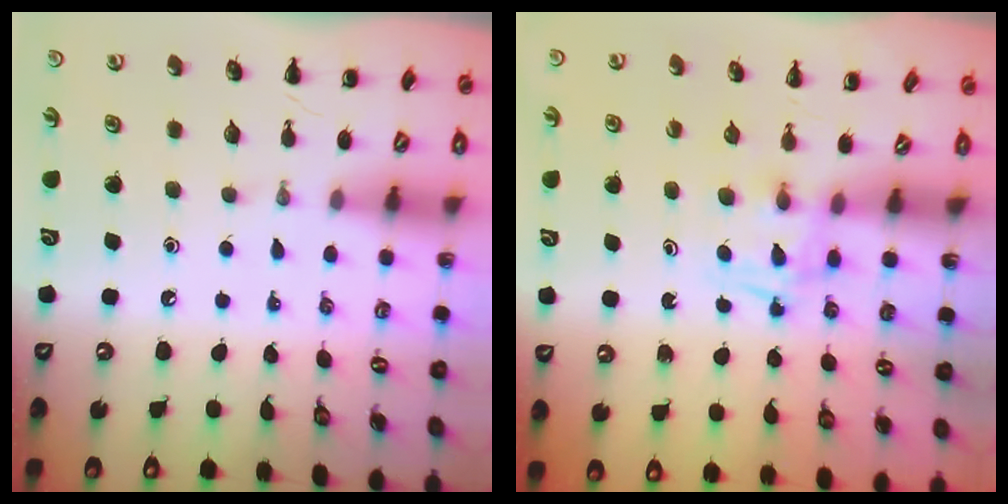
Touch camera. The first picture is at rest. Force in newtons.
{"total": 2.5, "press": 2.3, "slide": 1.0}